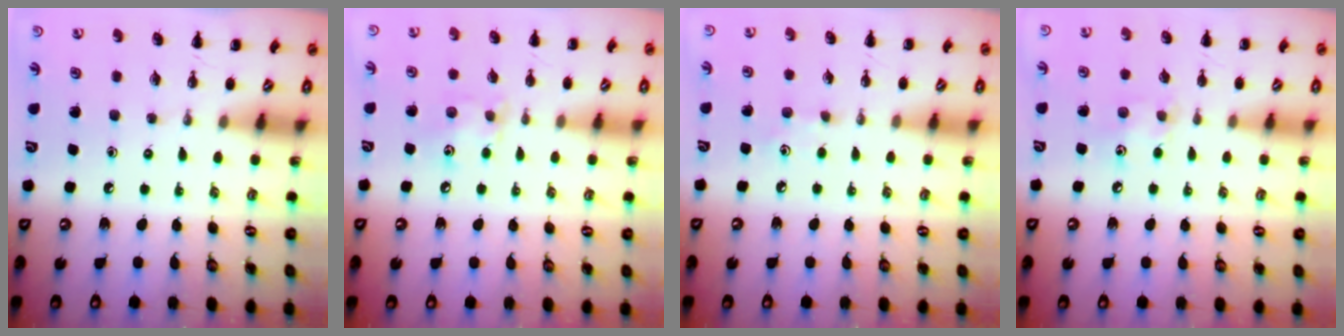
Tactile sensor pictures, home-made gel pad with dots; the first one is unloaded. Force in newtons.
{"total": 7.2, "press": 7.1, "slide": 1.0}
{"total": 4.8, "press": 4.5, "slide": 1.6}
{"total": 7.0, "press": 6.8, "slide": 1.5}